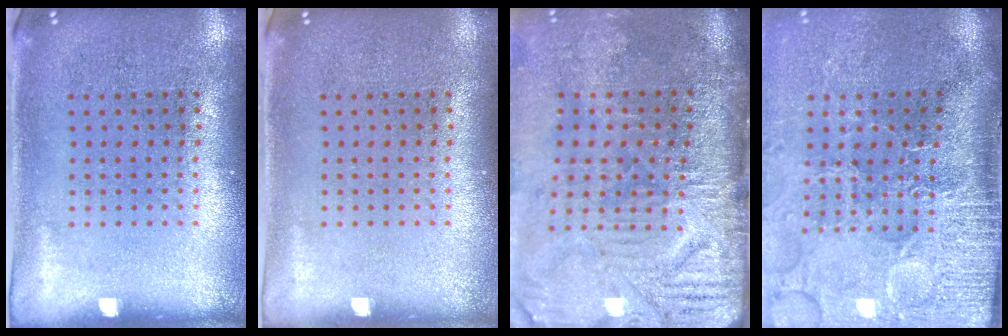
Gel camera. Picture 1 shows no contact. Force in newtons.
{"total": 0.0}
{"total": 4.8, "press": 3.9, "slide": 2.7}
{"total": 5.0, "press": 4.0, "slide": 3.0}